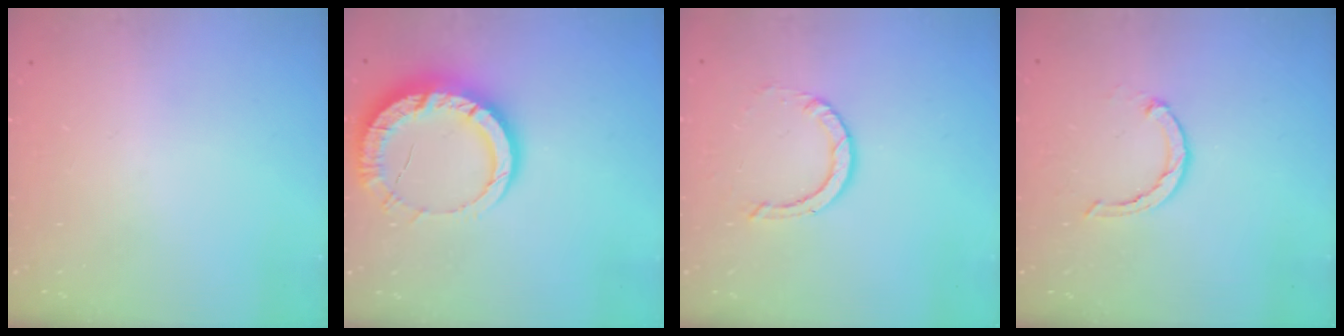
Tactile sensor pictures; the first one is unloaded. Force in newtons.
{"total": 13.4, "press": 13.3, "slide": 1.1}
{"total": 2.9, "press": 2.9, "slide": 0.2}
{"total": 2.1, "press": 2.0, "slide": 0.4}